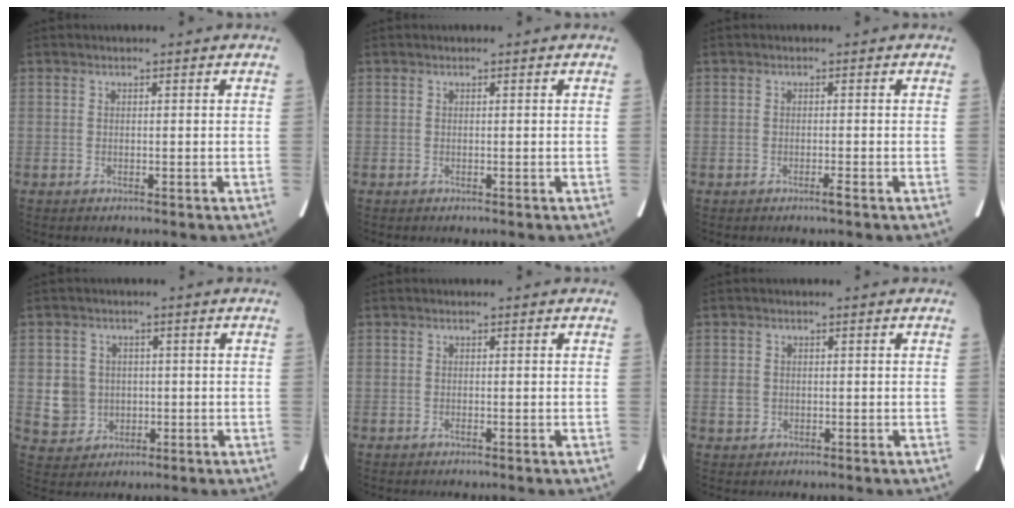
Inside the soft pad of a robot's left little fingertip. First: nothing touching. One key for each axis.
{"total": 0.0}
{"total": 0.8, "fx": -0.6, "fy": 0.0, "fz": 0.5, "tx": -0.010, "ty": 0.000, "tz": -0.010}
{"total": 5.5, "fx": -0.2, "fy": 5.4, "fz": 1.0, "tx": -0.024, "ty": 0.012, "tz": 0.009}
{"total": 0.0}
{"total": 1.8, "fx": -0.2, "fy": 1.7, "fz": 0.7, "tx": -0.022, "ty": 0.003, "tz": 0.003}